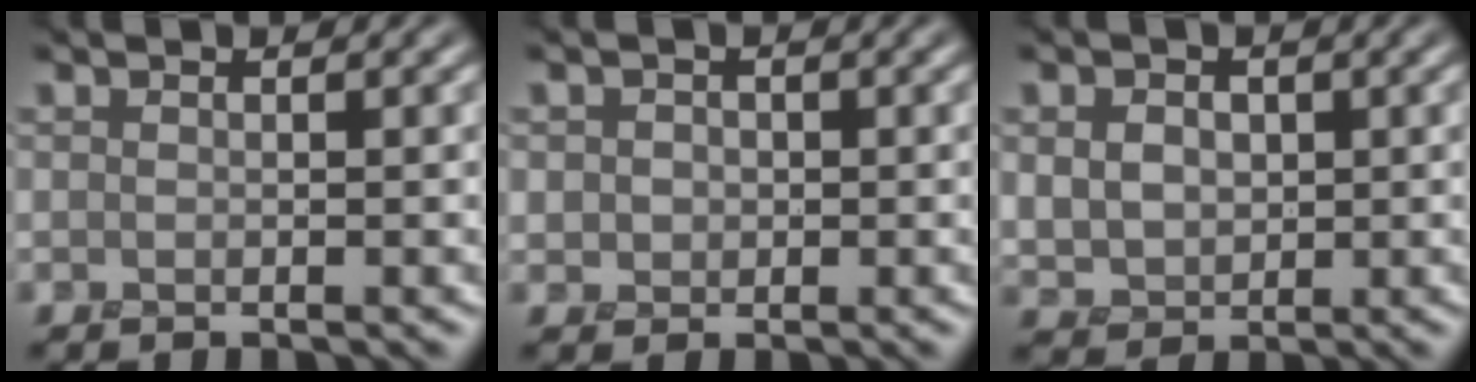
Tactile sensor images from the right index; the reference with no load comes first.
{"total": 1.5, "force": [0.0, 1.4, 0.4], "torque": [-0.003, -0.003, 0.000]}
{"total": 5.2, "force": [0.6, 4.3, 2.9], "torque": [-0.051, 0.016, -0.002]}